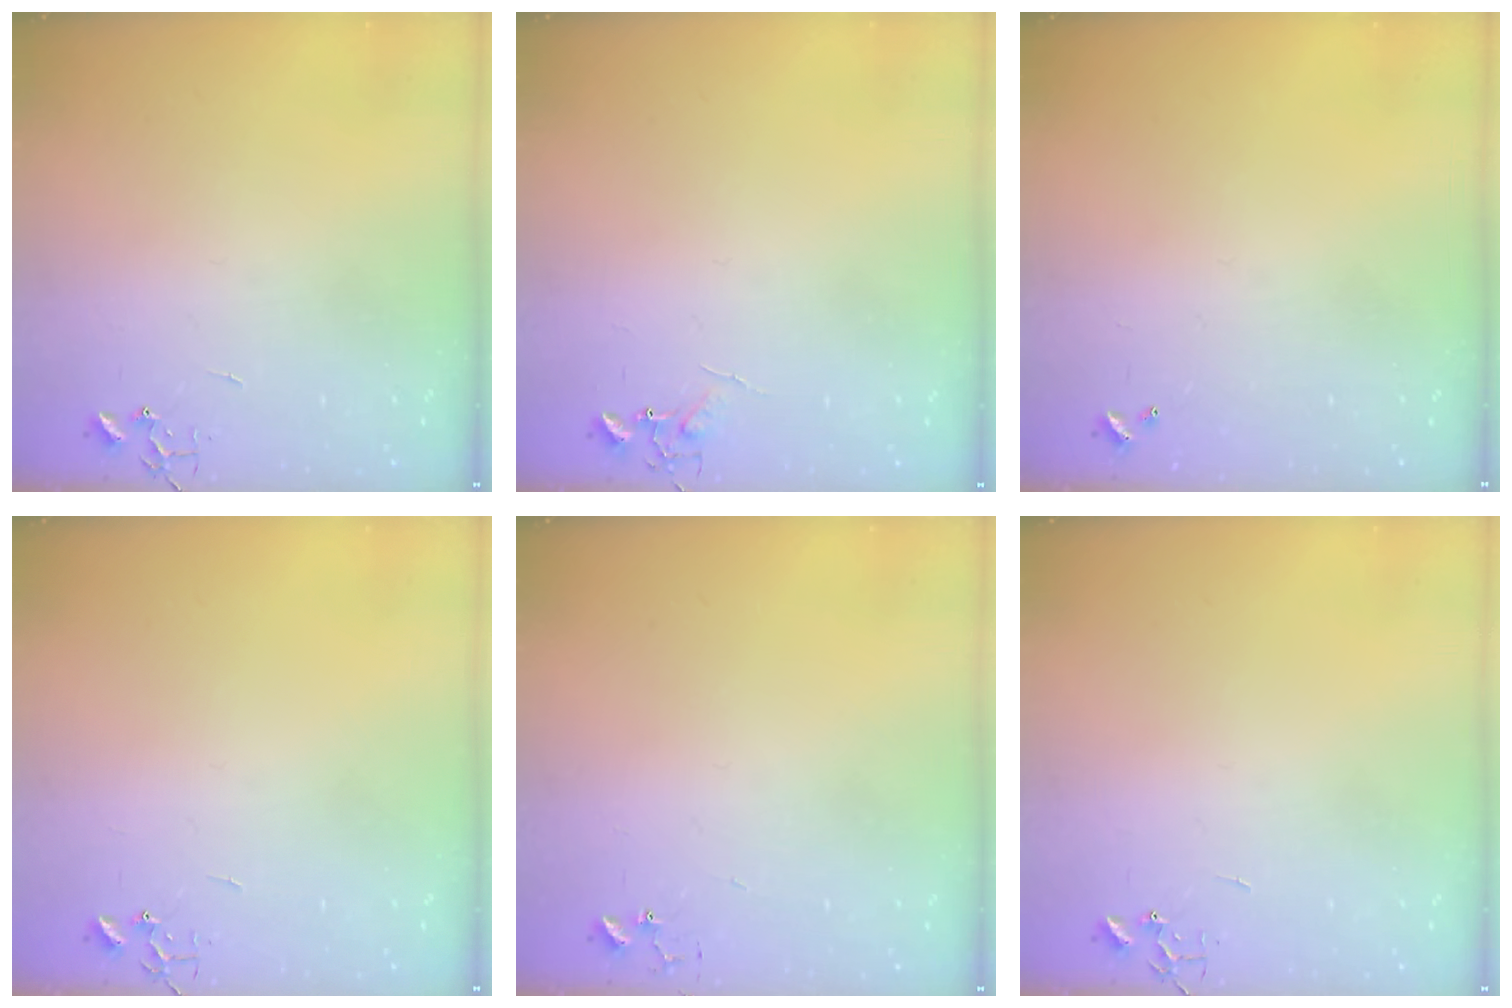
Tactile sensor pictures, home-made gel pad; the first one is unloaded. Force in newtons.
{"total": 5.2, "press": 5.2, "slide": 0.6}
{"total": 0.0}
{"total": 0.0}
{"total": 3.1, "press": 3.1, "slide": 0.3}
{"total": 0.0}